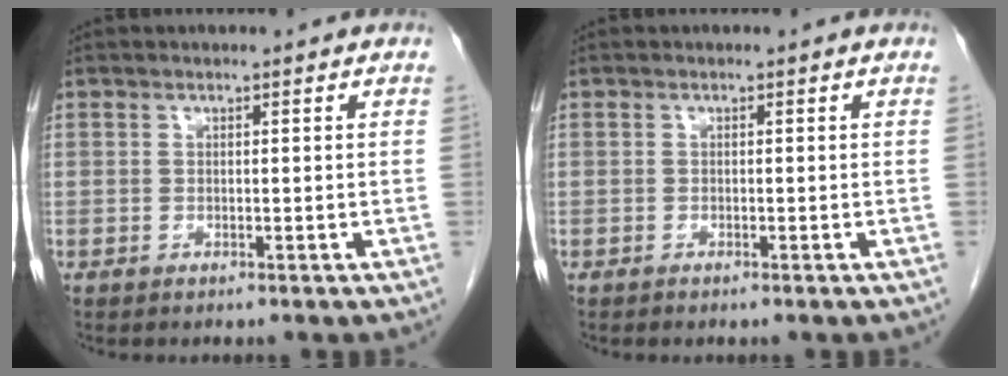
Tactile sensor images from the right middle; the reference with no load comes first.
{"total": 0.0}